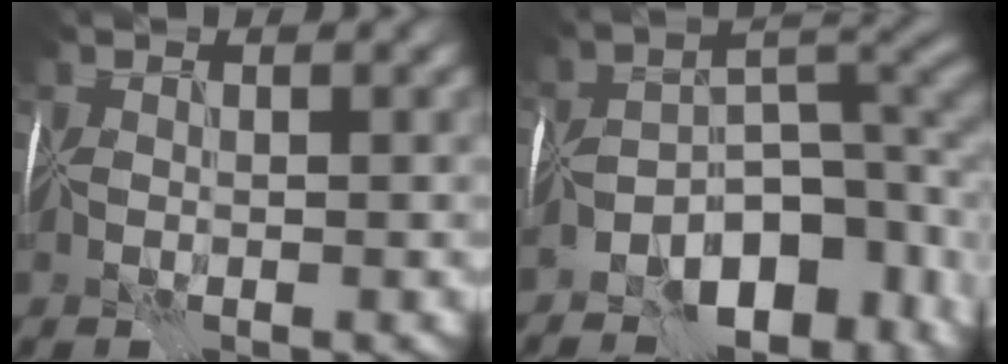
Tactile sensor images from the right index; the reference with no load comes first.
{"total": 11.8, "force": [-6.5, 5.6, 8.1], "torque": [-0.109, 0.001, -0.102]}